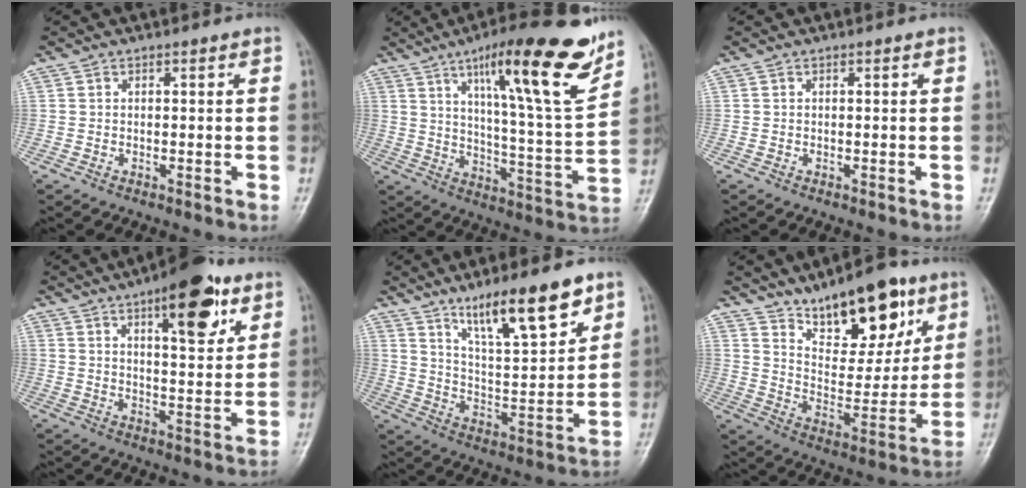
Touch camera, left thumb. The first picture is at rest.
{"total": 20.7, "force": [12.5, 3.3, 16.1], "torque": [-0.215, -0.061, 0.194]}
{"total": 0.0}
{"total": 14.0, "force": [7.4, 5.0, 10.7], "torque": [-0.122, -0.033, 0.103]}
{"total": 15.3, "force": [10.1, 3.7, 10.9], "torque": [-0.156, -0.056, 0.178]}
{"total": 18.0, "force": [11.5, 7.7, 11.5], "torque": [-0.127, -0.067, 0.195]}